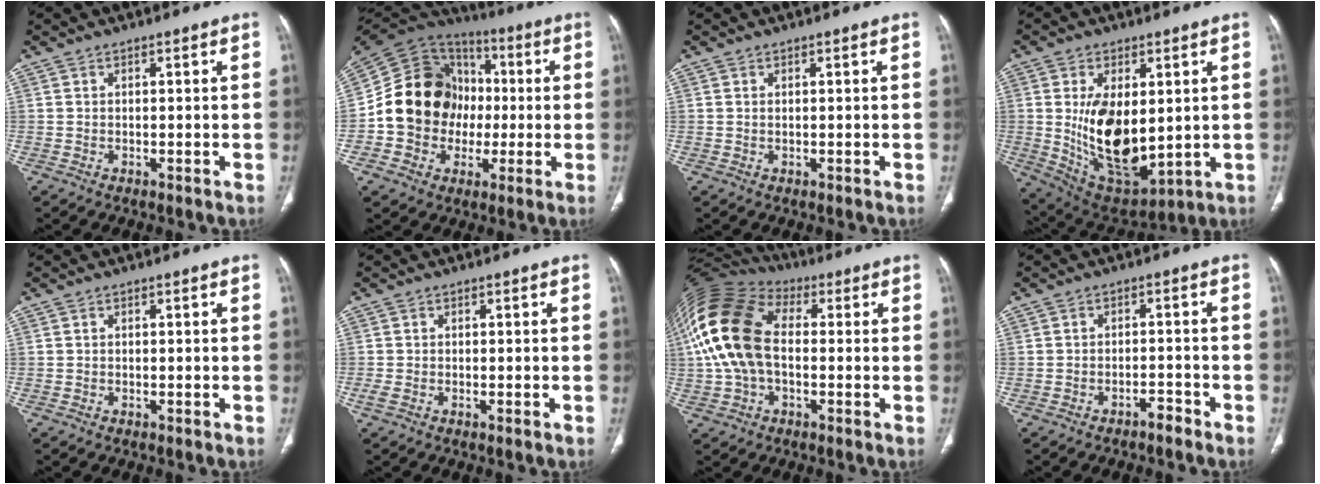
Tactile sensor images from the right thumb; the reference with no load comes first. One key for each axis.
{"total": 19.8, "fx": -1.1, "fy": 16.8, "fz": 10.4, "tx": -0.153, "ty": 0.035, "tz": -0.020}
{"total": 0.0}
{"total": 16.8, "fx": 0.9, "fy": 9.0, "fz": 14.2, "tx": -0.224, "ty": -0.022, "tz": 0.044}
{"total": 0.0}
{"total": 1.5, "fx": -0.6, "fy": 0.6, "fz": 1.2, "tx": -0.036, "ty": -0.004, "tz": -0.013}
{"total": 17.8, "fx": 0.6, "fy": 11.3, "fz": 13.8, "tx": -0.301, "ty": 0.036, "tz": 0.006}
{"total": 2.3, "fx": -1.9, "fy": 0.7, "fz": 0.9, "tx": -0.017, "ty": 0.016, "tz": -0.031}